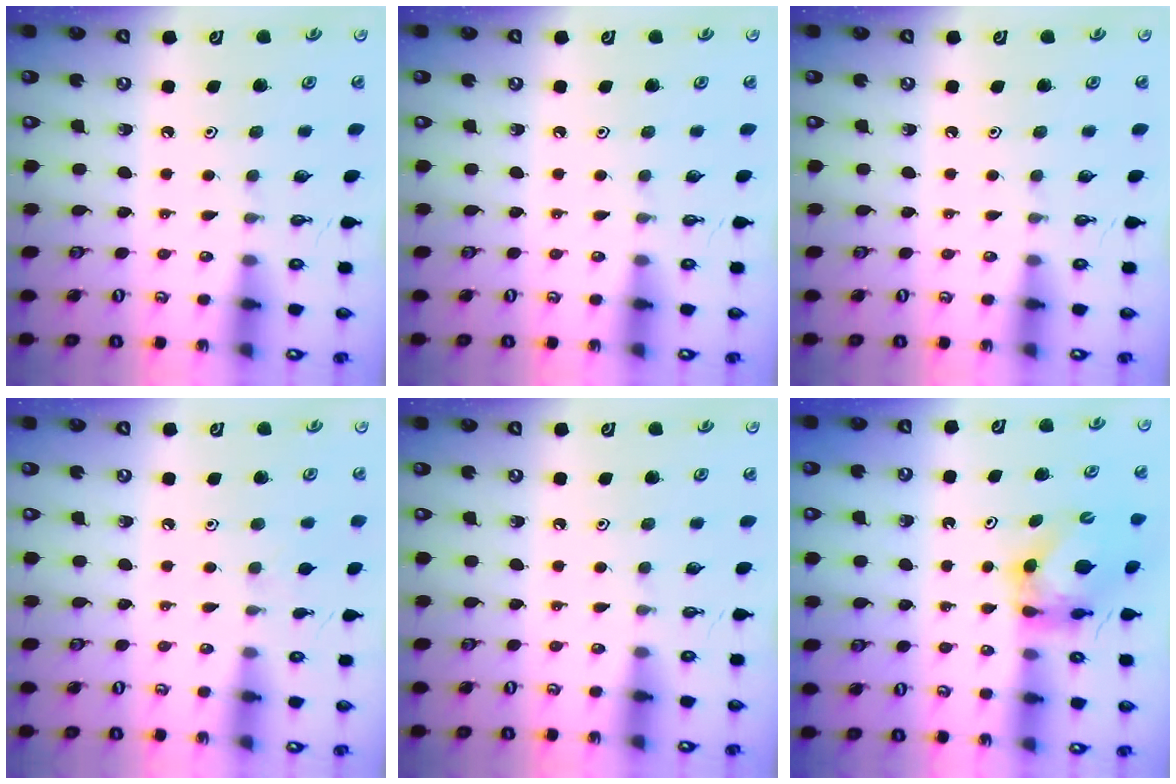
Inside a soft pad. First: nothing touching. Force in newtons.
{"total": 0.0}
{"total": 0.0}
{"total": 2.9, "press": 2.8, "slide": 0.6}
{"total": 0.0}
{"total": 5.6, "press": 5.6, "slide": 0.7}